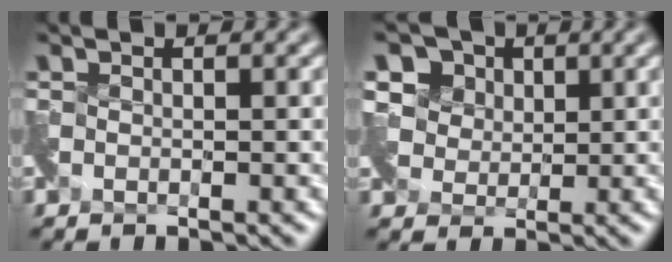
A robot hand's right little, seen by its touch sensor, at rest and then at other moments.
{"total": 8.8, "force": [4.8, 6.3, 3.8], "torque": [-0.072, 0.036, 0.050]}